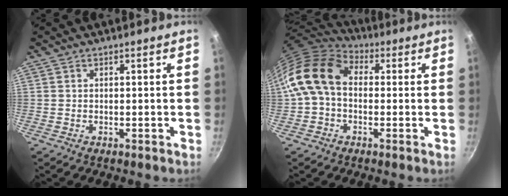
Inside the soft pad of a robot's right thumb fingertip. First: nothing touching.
{"total": 14.3, "force": [1.3, 10.3, 9.8], "torque": [-0.166, 0.029, 0.003]}